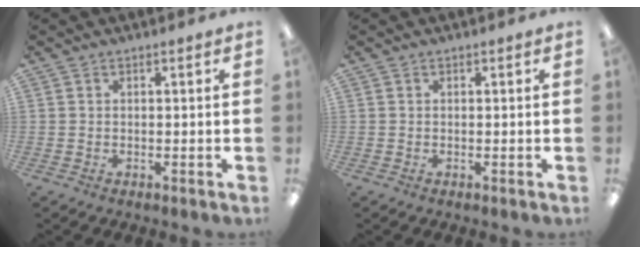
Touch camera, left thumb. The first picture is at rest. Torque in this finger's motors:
{"motor_torque": [0.00, 0.00, 0.00, 0.00, 0.00]}